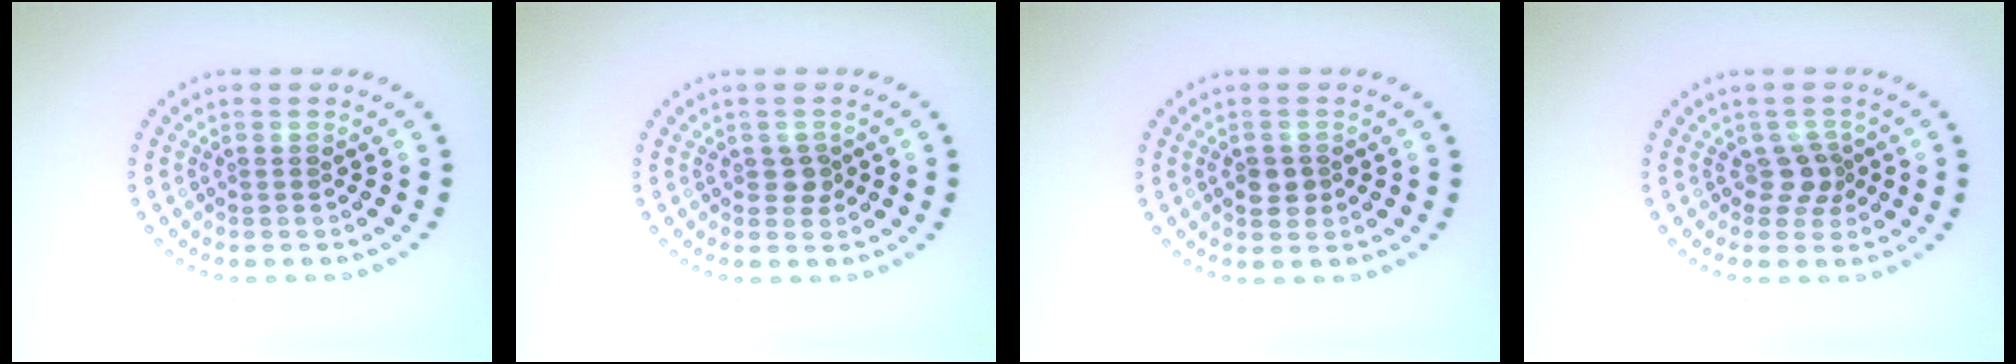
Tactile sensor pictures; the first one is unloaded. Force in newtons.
{"total": 1.3, "press": 1.2, "slide": 0.3}
{"total": 1.8, "press": 1.8, "slide": 0.4}
{"total": 2.0, "press": 1.6, "slide": 1.3}